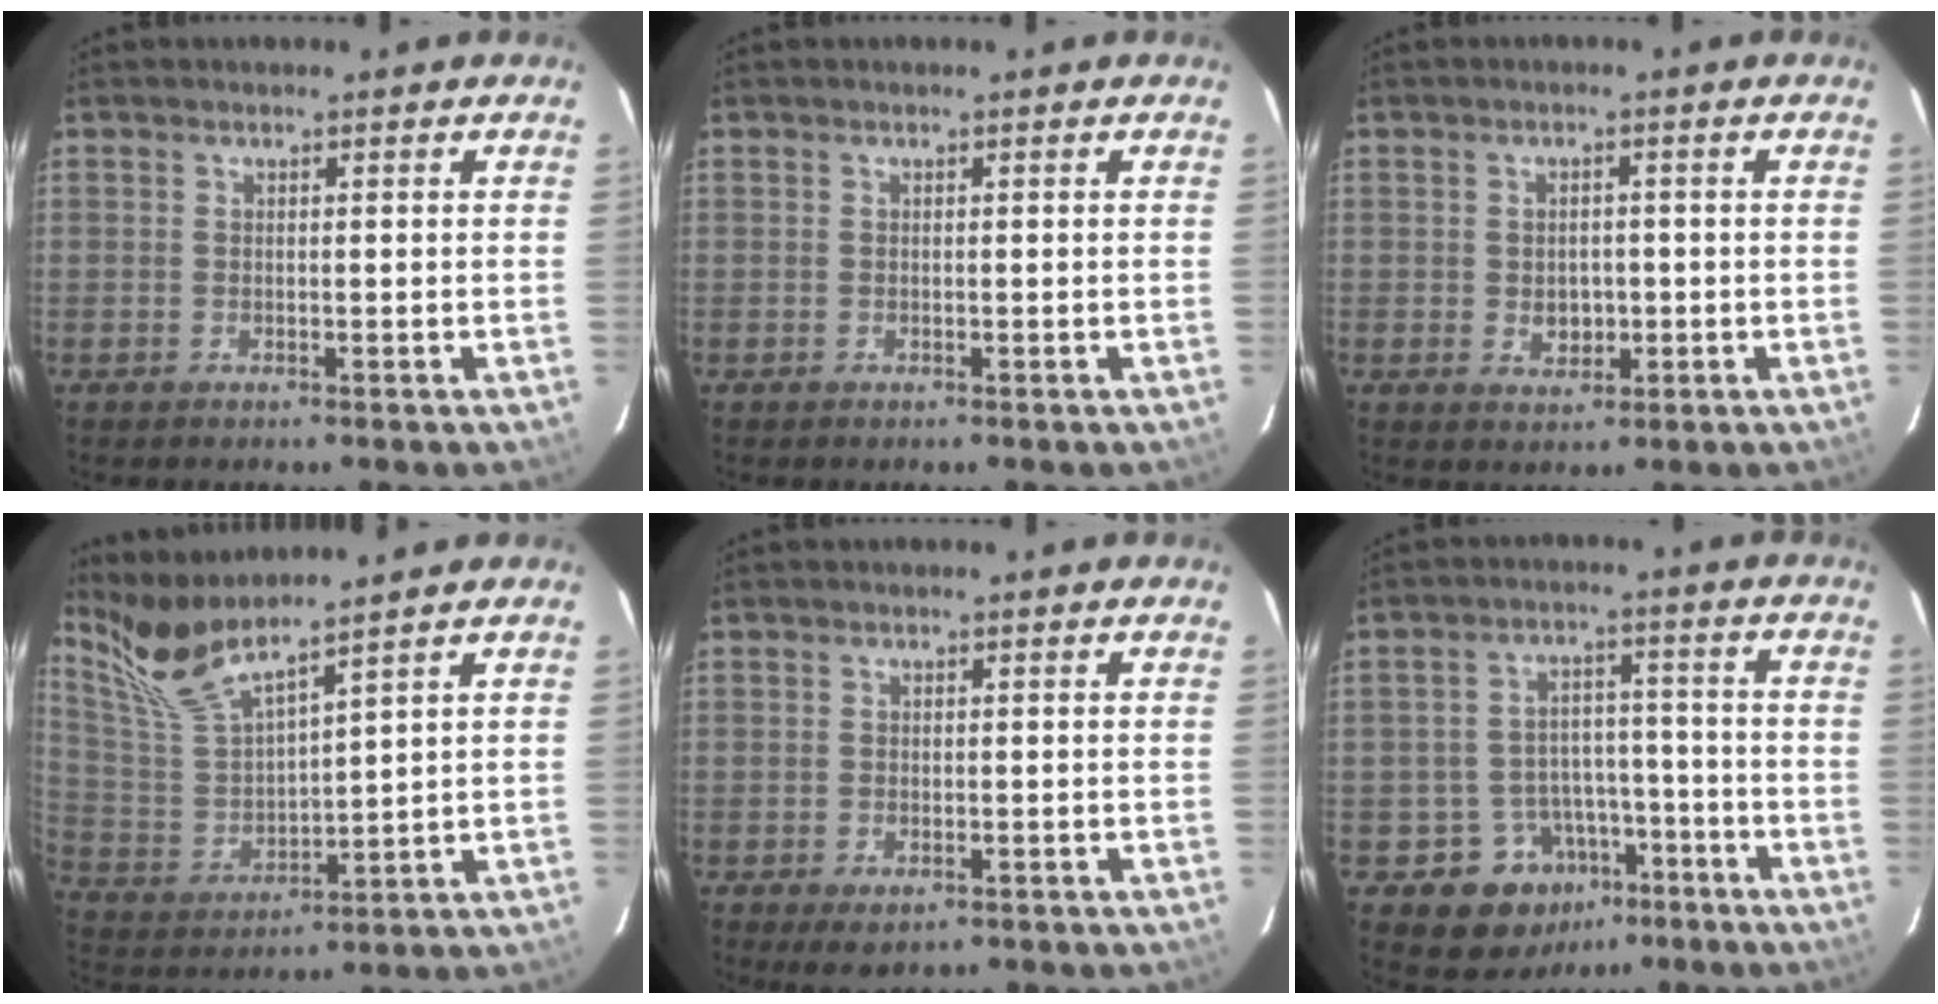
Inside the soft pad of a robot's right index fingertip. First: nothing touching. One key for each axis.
{"total": 0.0}
{"total": 3.7, "fx": -0.6, "fy": 3.0, "fz": 2.0, "tx": -0.035, "ty": 0.002, "tz": -0.004}
{"total": 9.6, "fx": 8.6, "fy": -0.2, "fz": 4.2, "tx": -0.088, "ty": -0.012, "tz": 0.187}
{"total": 3.6, "fx": -2.0, "fy": 2.0, "fz": 2.2, "tx": -0.044, "ty": -0.013, "tz": -0.028}
{"total": 9.9, "fx": -5.6, "fy": 7.9, "fz": 2.2, "tx": -0.048, "ty": 0.035, "tz": -0.061}